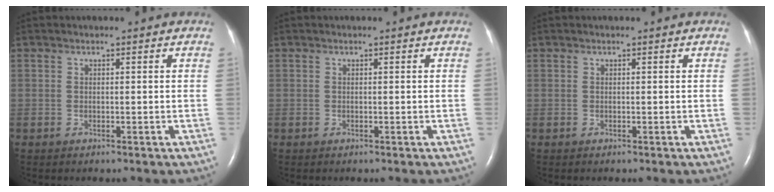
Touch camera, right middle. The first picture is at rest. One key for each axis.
{"total": 0.0}
{"total": 0.0}